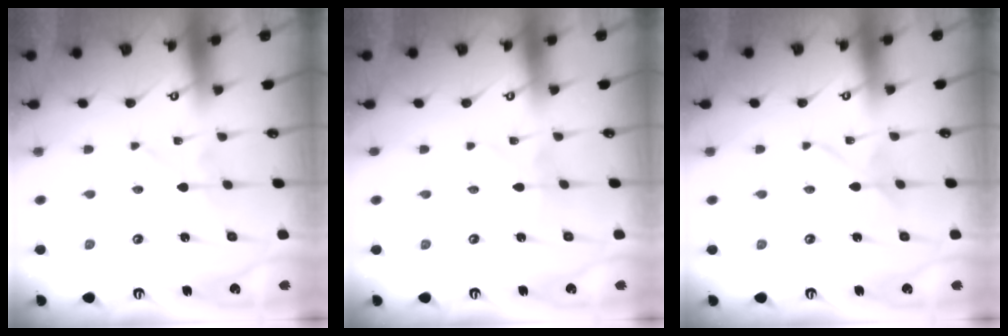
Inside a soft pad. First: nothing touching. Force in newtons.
{"total": 3.1, "press": 3.1, "slide": 0.4}
{"total": 3.2, "press": 3.2, "slide": 0.3}